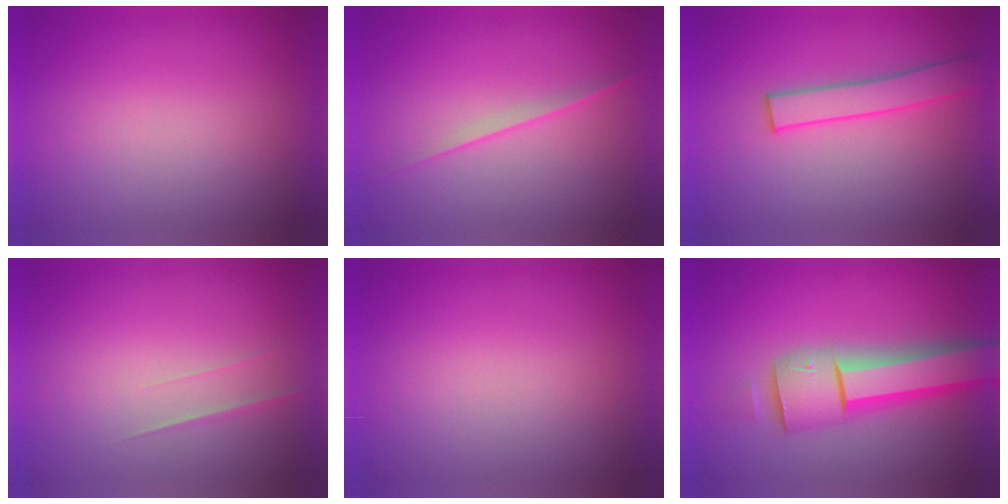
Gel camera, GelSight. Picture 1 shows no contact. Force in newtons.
{"total": 2.2}
{"total": 2.7}
{"total": 1.7}
{"total": 1.1}
{"total": 7.5}